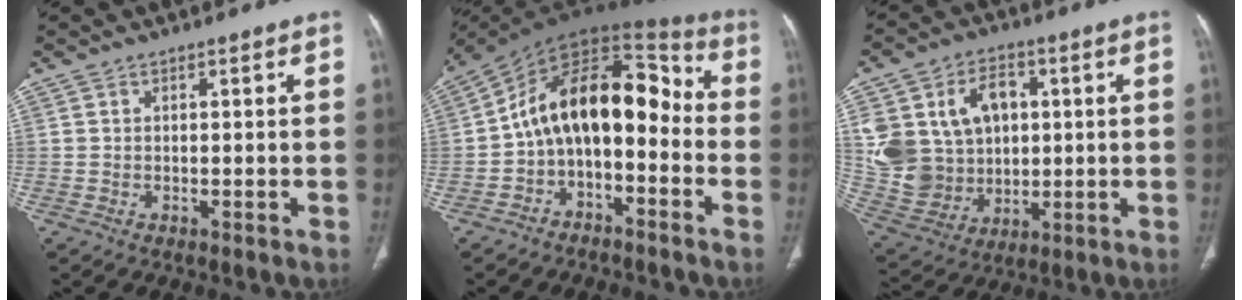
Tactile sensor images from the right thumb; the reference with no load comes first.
{"total": 16.5, "force": [-2.9, 10.0, 12.8], "torque": [-0.173, 0.096, -0.059]}
{"total": 19.8, "force": [4.0, 15.7, 11.4], "torque": [-0.203, 0.016, 0.097]}